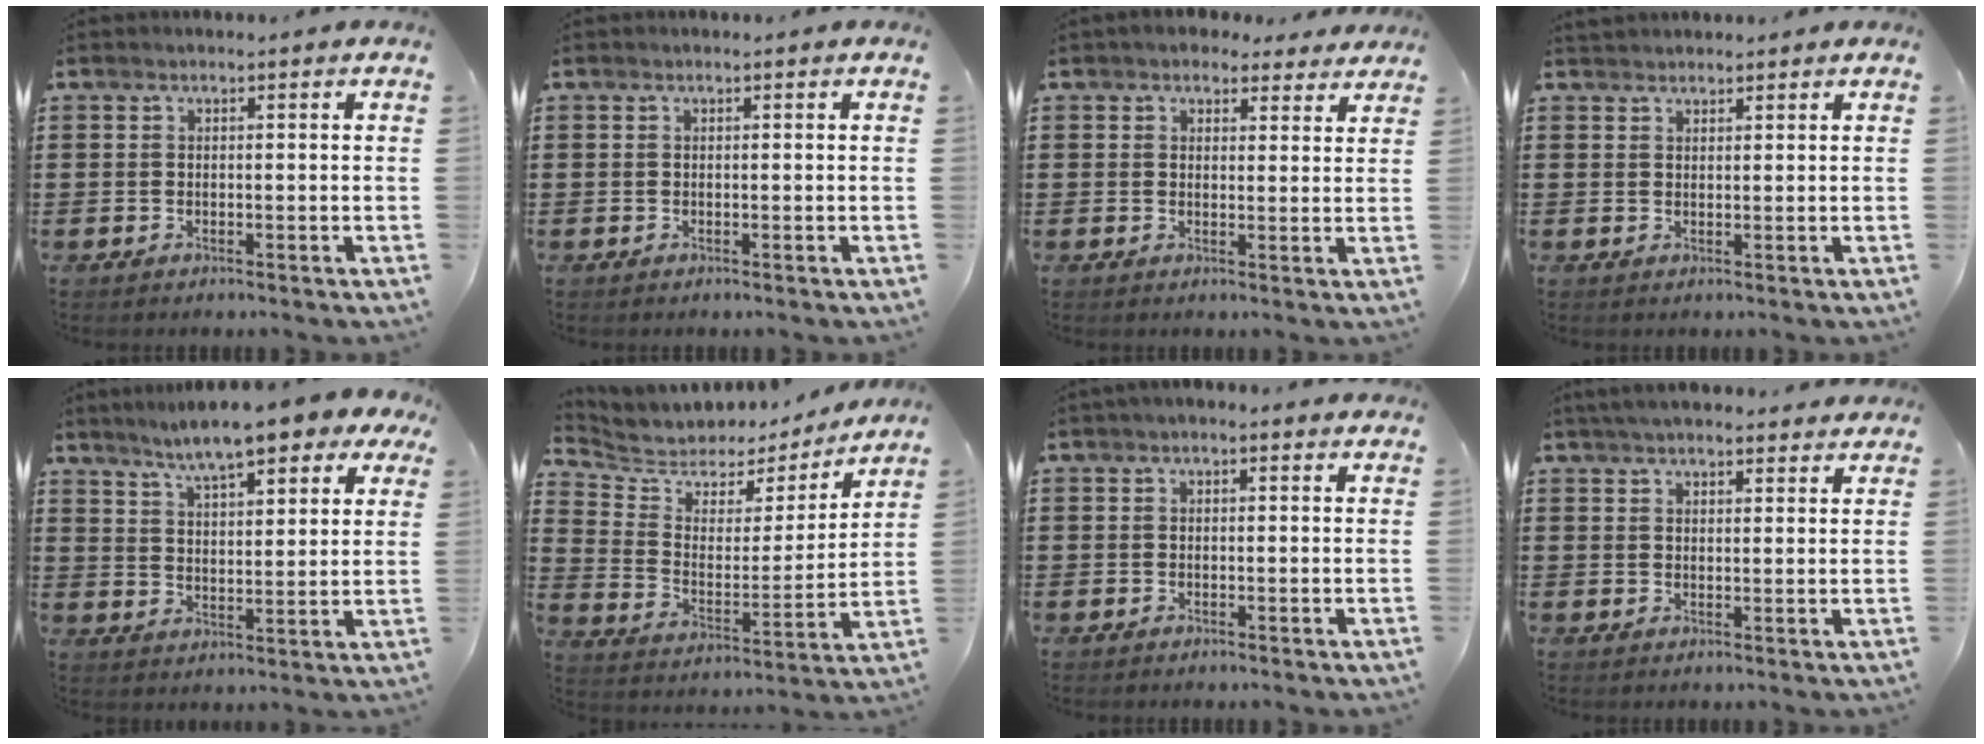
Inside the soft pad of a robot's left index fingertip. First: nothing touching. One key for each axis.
{"total": 0.0}
{"total": 3.2, "fx": 2.7, "fy": 1.6, "fz": 0.6, "tx": -0.014, "ty": -0.004, "tz": 0.049}
{"total": 1.5, "fx": 1.4, "fy": 0.6, "fz": -0.1, "tx": -0.002, "ty": 0.003, "tz": 0.029}
{"total": 8.9, "fx": 7.6, "fy": 1.1, "fz": 4.5, "tx": -0.097, "ty": -0.025, "tz": 0.131}
{"total": 5.0, "fx": 4.5, "fy": 2.3, "fz": -0.2, "tx": -0.038, "ty": -0.038, "tz": 0.072}
{"total": 1.1, "fx": 0.2, "fy": 0.7, "fz": 0.7, "tx": -0.016, "ty": 0.006, "tz": 0.003}
{"total": 3.8, "fx": 3.5, "fy": 0.7, "fz": 1.2, "tx": -0.033, "ty": -0.002, "tz": 0.065}